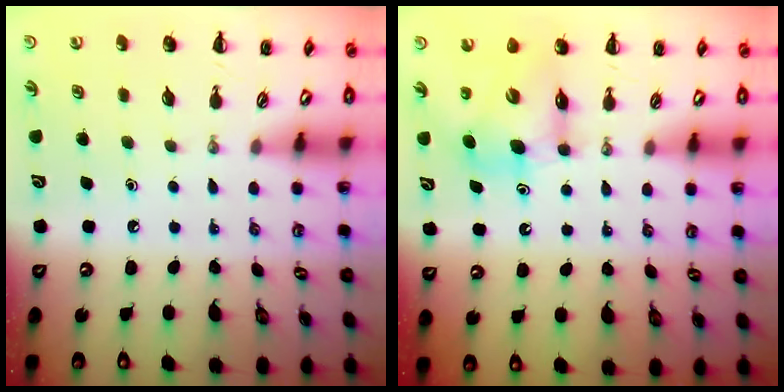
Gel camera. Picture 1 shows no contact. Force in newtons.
{"total": 7.2, "press": 7.2, "slide": 0.4}